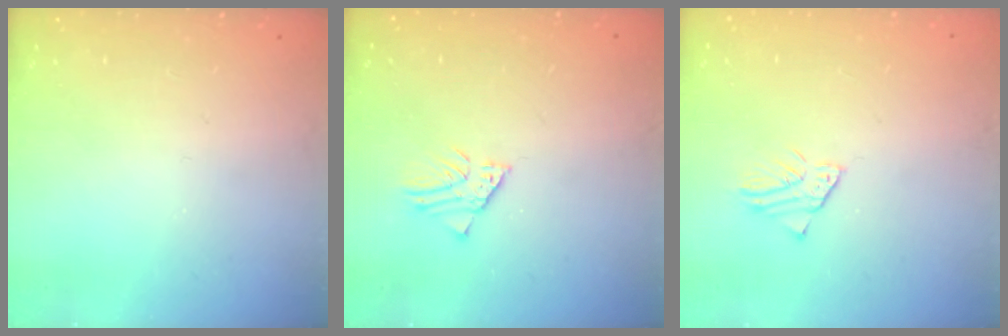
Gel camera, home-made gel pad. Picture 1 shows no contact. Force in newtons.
{"total": 2.4, "press": 2.4, "slide": 0.2}
{"total": 1.5, "press": 1.5, "slide": 0.1}